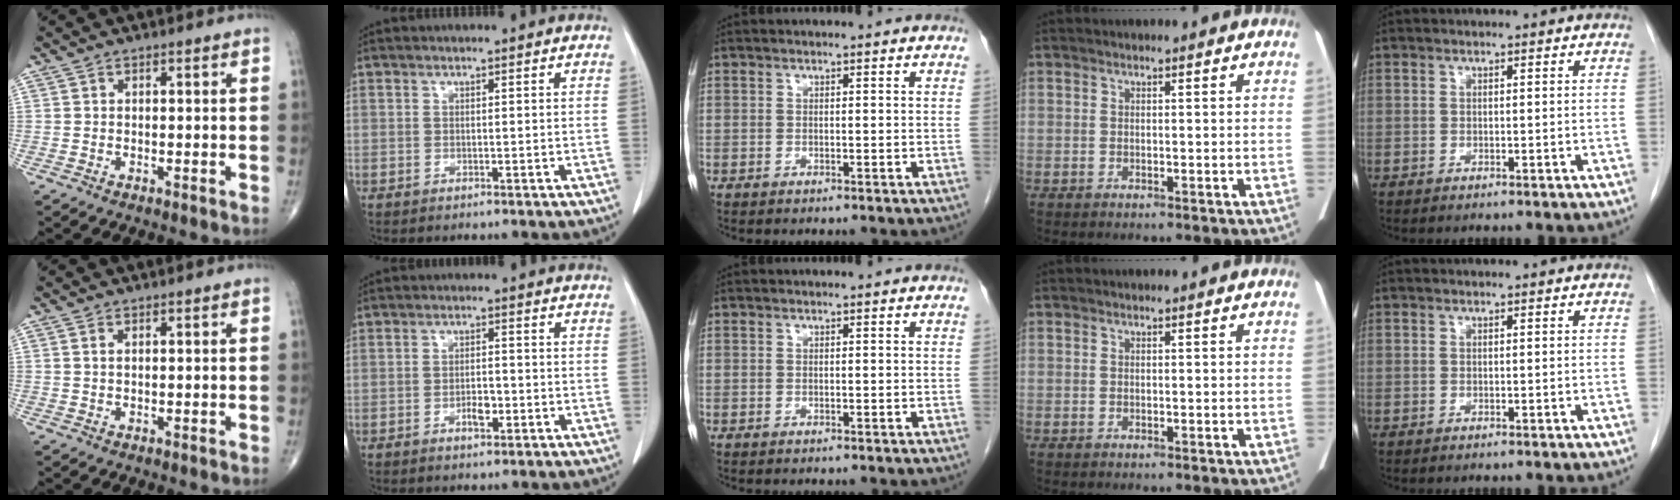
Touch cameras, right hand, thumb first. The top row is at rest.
{"thumb": {"total": 1.0, "force": [0.5, 0.4, 0.8], "torque": [-0.018, 0.006, 0.012]}, "index": {"total": 3.0, "force": [-1.3, 1.1, 2.4], "torque": [-0.041, 0.003, -0.019]}}